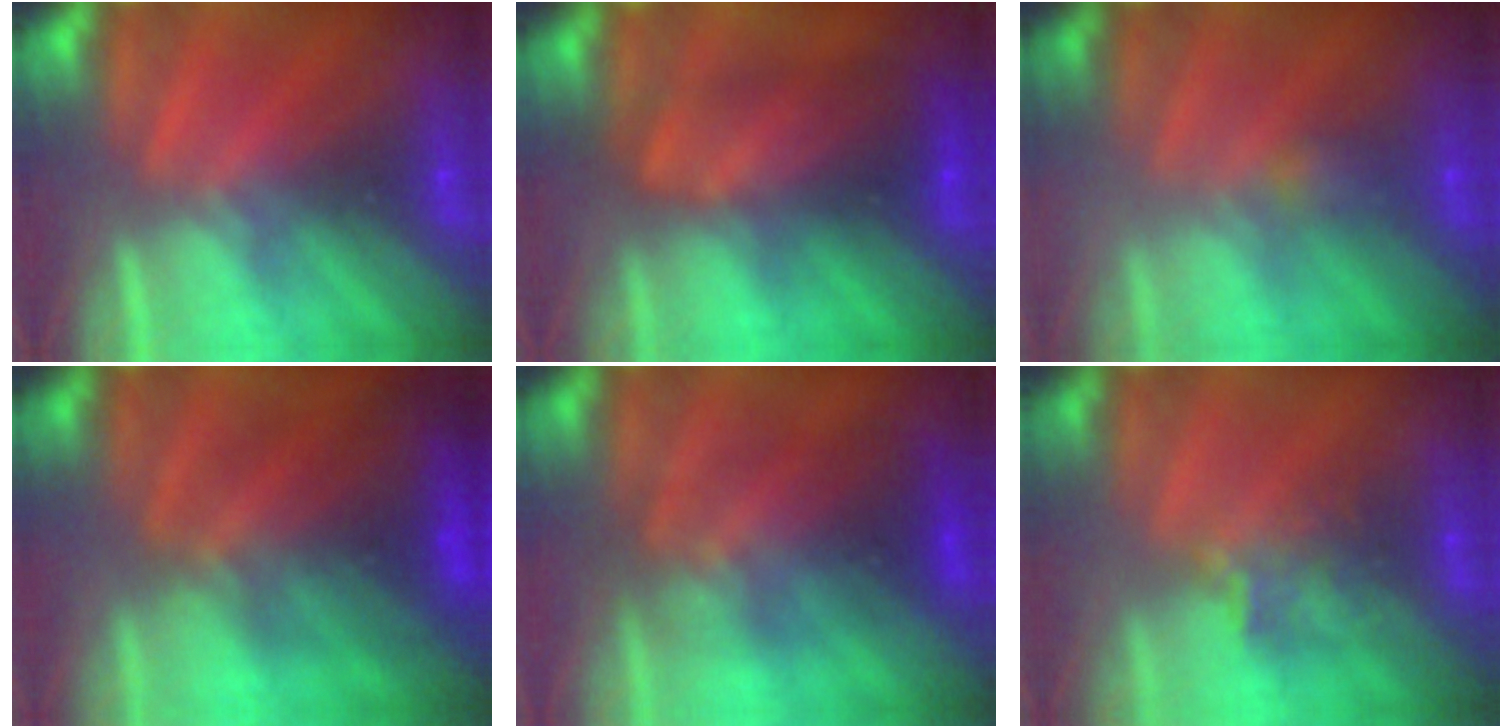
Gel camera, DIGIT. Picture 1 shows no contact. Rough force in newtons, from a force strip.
{"total": 8.7}
{"total": 2.2}
{"total": 7.5}
{"total": 3.7}
{"total": 3.9}